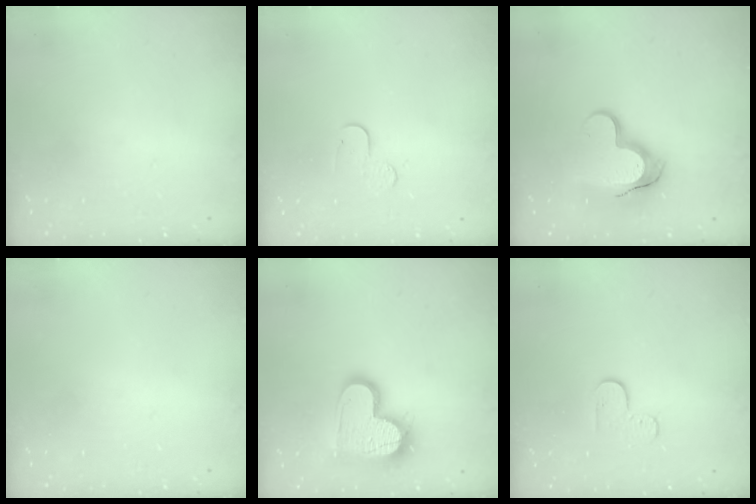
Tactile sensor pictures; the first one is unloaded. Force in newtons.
{"total": 5.5, "press": 5.5, "slide": 0.5}
{"total": 12.4, "press": 12.3, "slide": 1.1}
{"total": 0.0}
{"total": 16.4, "press": 16.3, "slide": 1.2}
{"total": 5.5, "press": 5.5, "slide": 0.5}